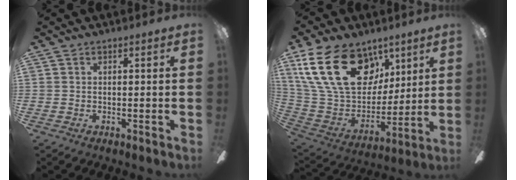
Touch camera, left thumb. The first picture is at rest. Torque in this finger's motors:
{"motor_torque": [0.76, 0.39, 1.52, -1.25, 0.34]}